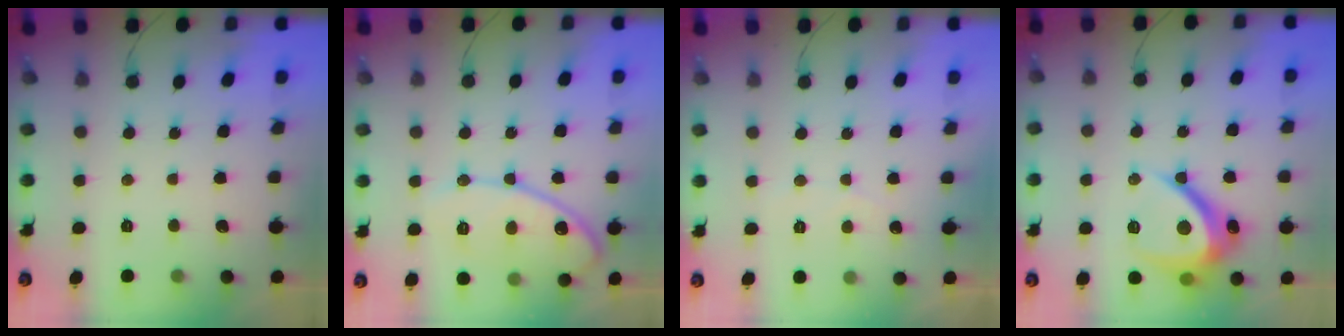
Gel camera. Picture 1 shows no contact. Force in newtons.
{"total": 13.9, "press": 13.8, "slide": 1.4}
{"total": 2.6, "press": 2.6, "slide": 0.2}
{"total": 13.4, "press": 13.3, "slide": 1.0}